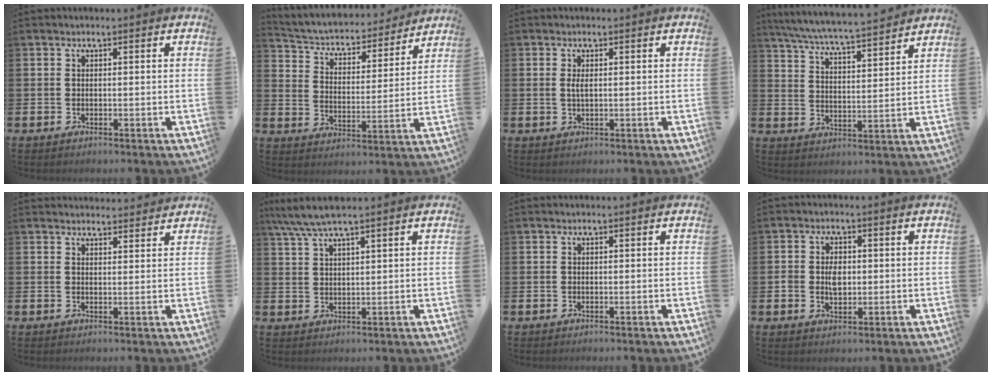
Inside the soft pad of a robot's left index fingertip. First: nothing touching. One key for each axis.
{"total": 4.5, "fx": 4.1, "fy": 1.5, "fz": 1.0, "tx": -0.048, "ty": -0.039, "tz": 0.062}
{"total": 1.4, "fx": 0.3, "fy": 0.5, "fz": 1.3, "tx": -0.022, "ty": 0.002, "tz": 0.003}
{"total": 6.7, "fx": 6.4, "fy": 0.0, "fz": 1.8, "tx": -0.062, "ty": -0.046, "tz": 0.113}
{"total": 2.6, "fx": 2.6, "fy": 0.3, "fz": 0.0, "tx": 0.005, "ty": -0.018, "tz": 0.046}
{"total": 4.9, "fx": 4.1, "fy": 0.4, "fz": 2.7, "tx": -0.065, "ty": -0.007, "tz": 0.075}
{"total": 0.0}
{"total": 3.3, "fx": 0.1, "fy": 2.4, "fz": 2.3, "tx": -0.035, "ty": 0.006, "tz": -0.004}